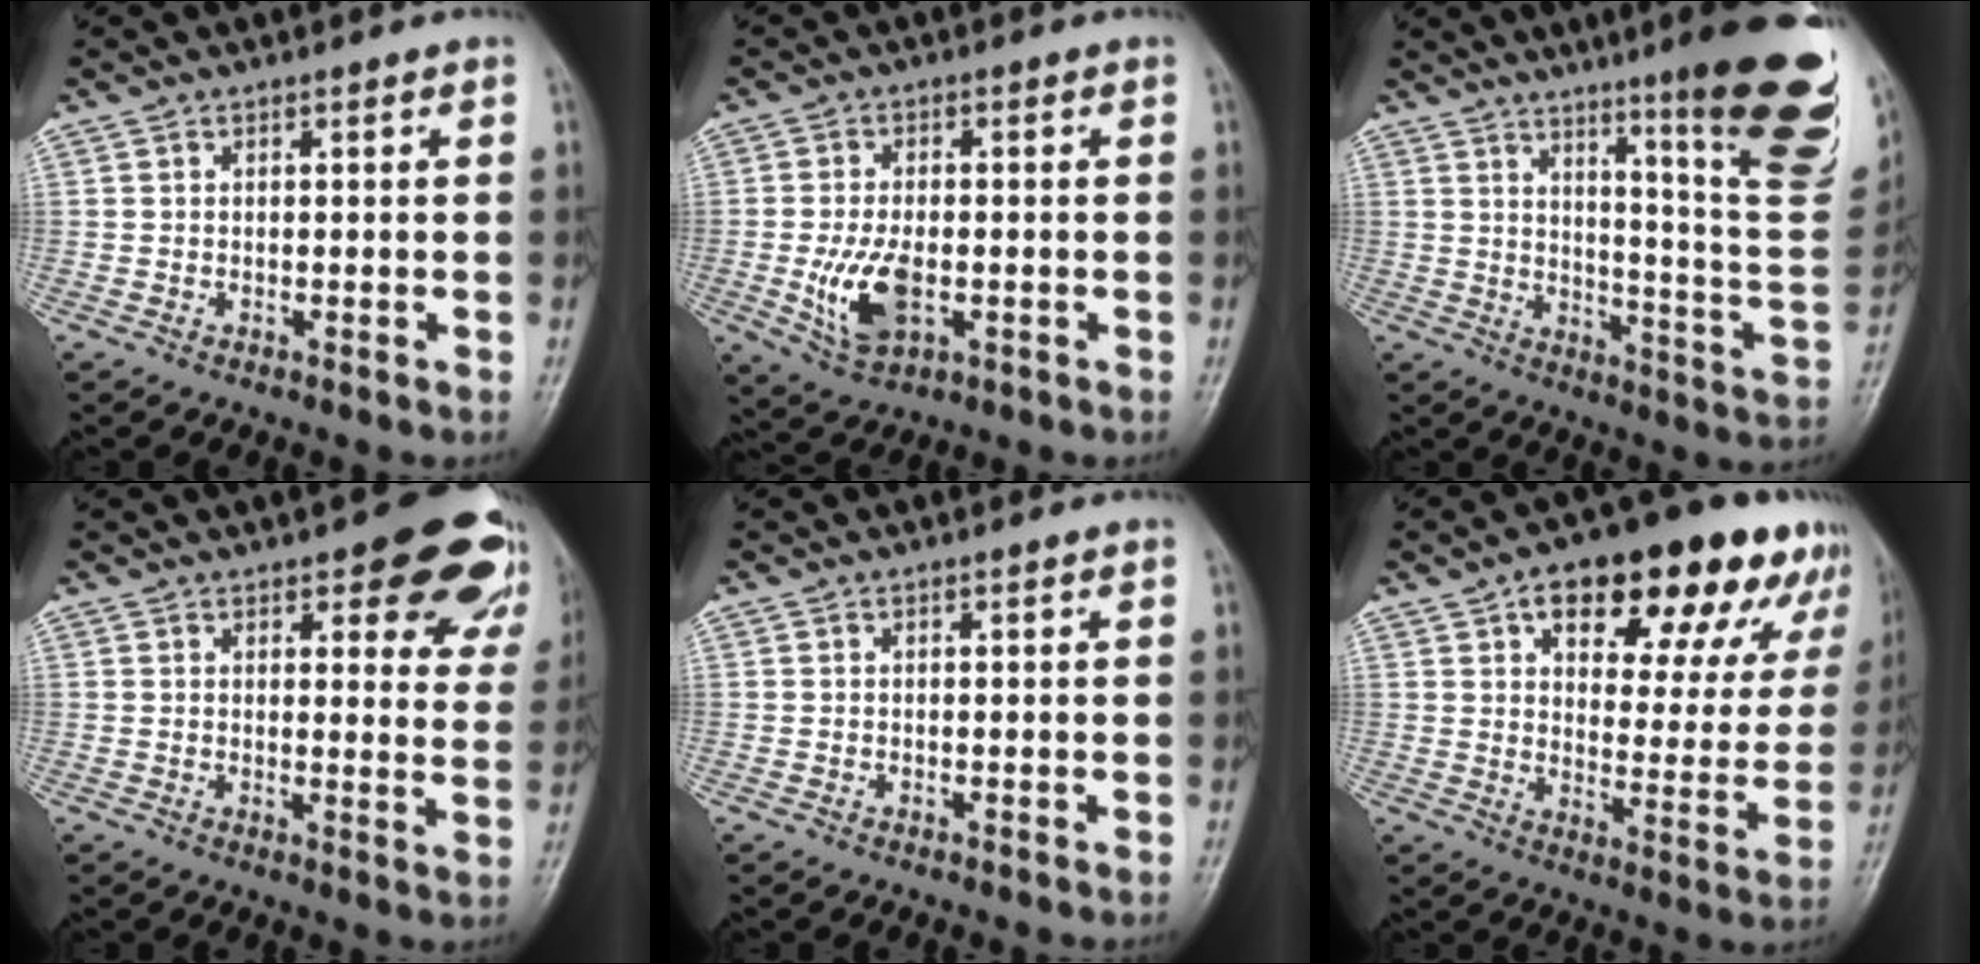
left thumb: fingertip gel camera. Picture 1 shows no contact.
{"total": 8.5, "force": [-1.9, 4.8, 6.8], "torque": [-0.127, -0.003, -0.027]}
{"total": 24.3, "force": [14.4, 2.7, 19.4], "torque": [-0.235, -0.076, 0.199]}
{"total": 14.0, "force": [8.3, 5.3, 9.9], "torque": [-0.069, -0.036, 0.086]}
{"total": 0.0}
{"total": 23.6, "force": [13.8, 11.0, 15.7], "torque": [-0.160, -0.011, 0.194]}